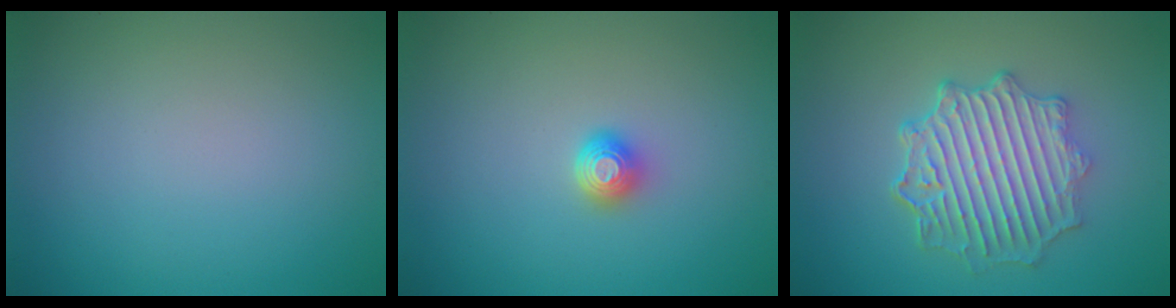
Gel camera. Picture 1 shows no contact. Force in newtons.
{"total": 1.6, "press": 1.3, "slide": 0.9}
{"total": 5.7, "press": 5.0, "slide": 2.8}